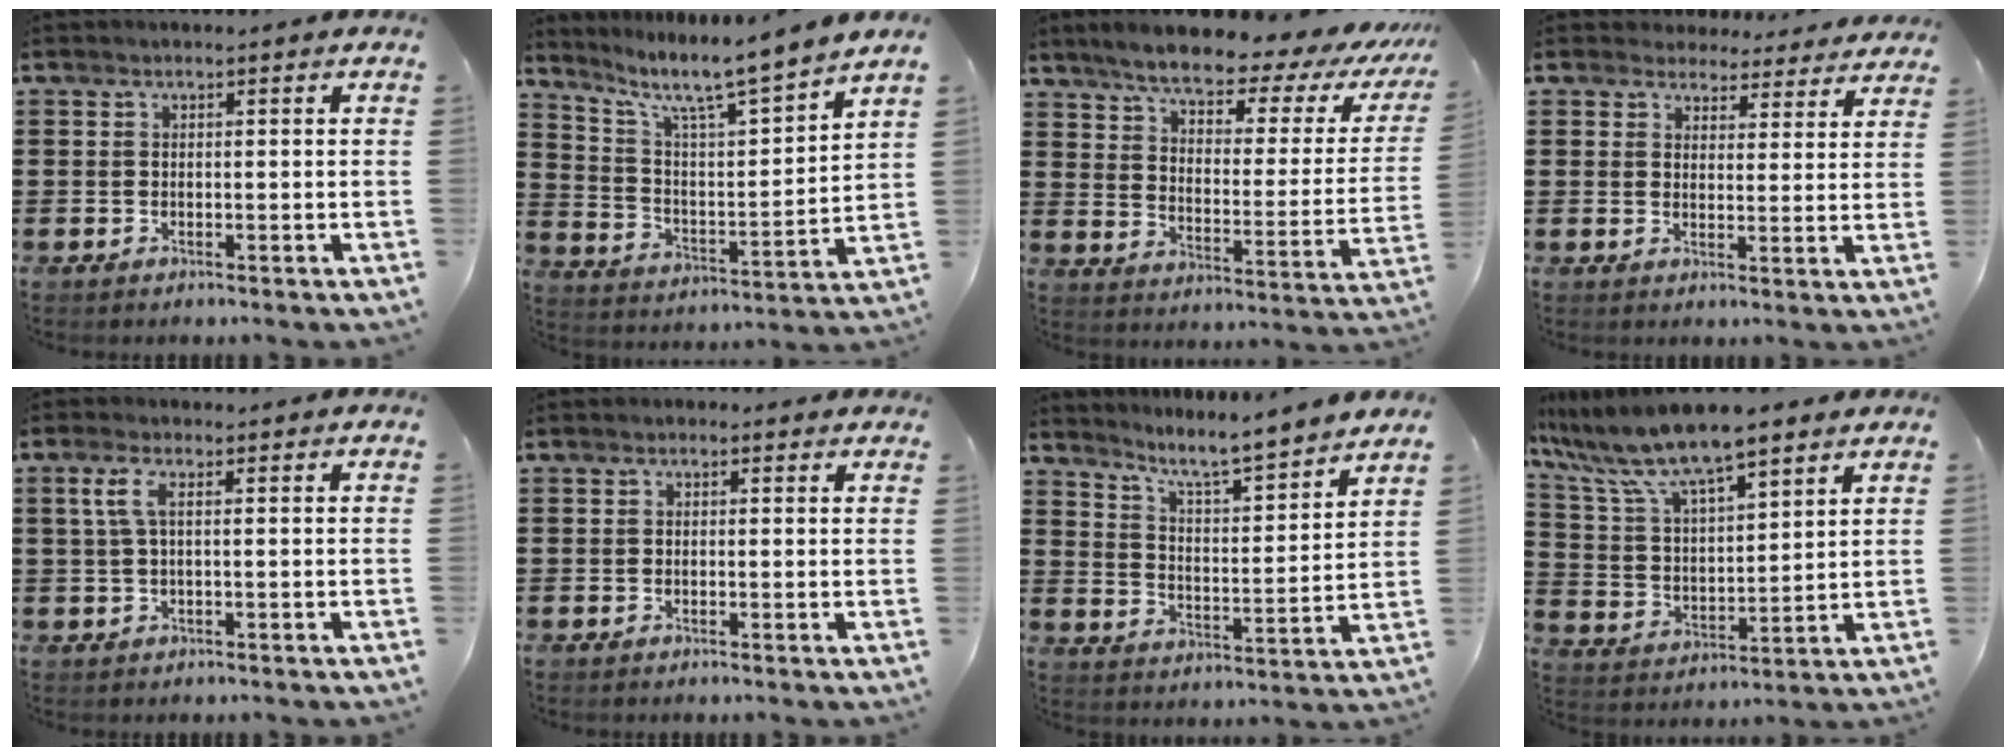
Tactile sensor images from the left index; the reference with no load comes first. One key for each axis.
{"total": 7.2, "fx": 6.2, "fy": 0.1, "fz": 3.6, "tx": -0.098, "ty": -0.047, "tz": 0.097}
{"total": 7.0, "fx": 6.0, "fy": 1.0, "fz": 3.4, "tx": -0.088, "ty": -0.041, "tz": 0.096}
{"total": 3.9, "fx": 3.7, "fy": 1.1, "fz": 0.3, "tx": -0.024, "ty": -0.010, "tz": 0.068}
{"total": 3.2, "fx": 0.6, "fy": 0.9, "fz": 3.0, "tx": -0.069, "ty": 0.002, "tz": 0.007}
{"total": 0.7, "fx": 0.1, "fy": 0.6, "fz": 0.3, "tx": -0.009, "ty": 0.005, "tz": 0.002}
{"total": 6.5, "fx": 5.9, "fy": -0.4, "fz": 2.7, "tx": -0.077, "ty": -0.047, "tz": 0.096}
{"total": 9.3, "fx": 7.7, "fy": 1.7, "fz": 4.9, "tx": -0.126, "ty": -0.032, "tz": 0.132}